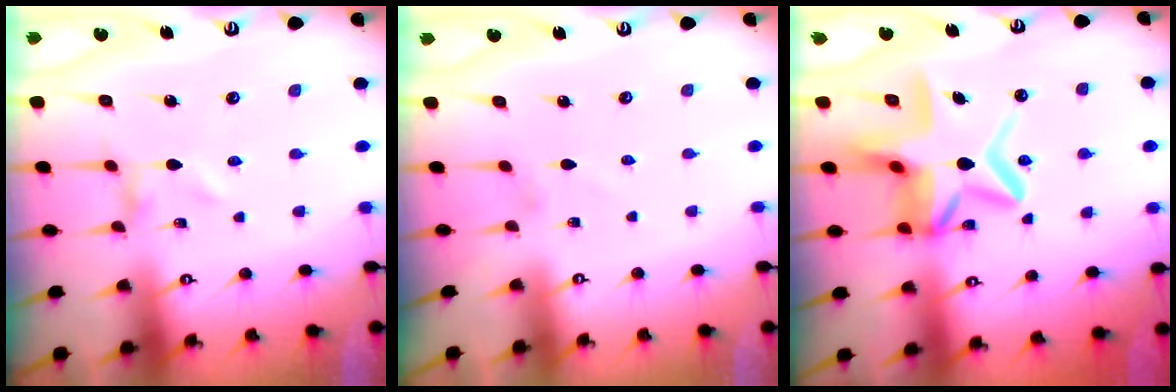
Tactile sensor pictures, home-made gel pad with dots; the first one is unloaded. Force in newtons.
{"total": 1.3, "press": 1.3, "slide": 0.1}
{"total": 15.2, "press": 15.2, "slide": 1.4}